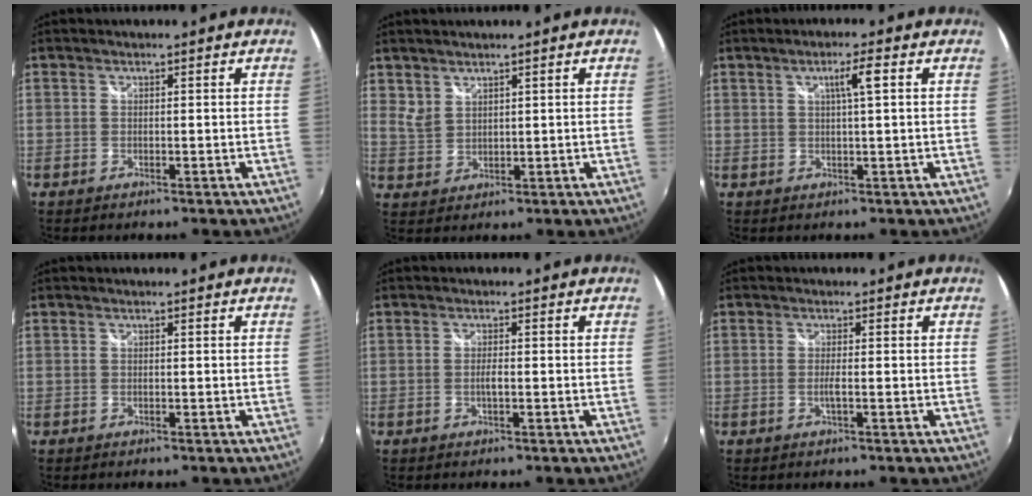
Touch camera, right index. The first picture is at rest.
{"total": 3.1, "force": [2.5, 1.5, 0.8], "torque": [-0.011, 0.004, 0.054]}
{"total": 3.3, "force": [1.0, -0.2, 3.2], "torque": [-0.059, 0.003, 0.019]}
{"total": 0.0}
{"total": 1.5, "force": [-0.4, 0.1, 1.4], "torque": [-0.028, -0.001, -0.009]}
{"total": 1.6, "force": [-0.6, -0.2, 1.5], "torque": [-0.028, -0.002, -0.012]}